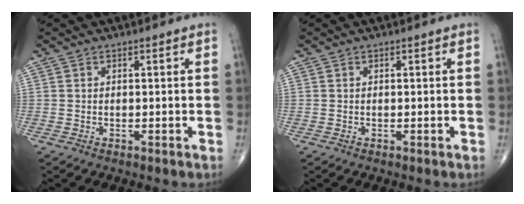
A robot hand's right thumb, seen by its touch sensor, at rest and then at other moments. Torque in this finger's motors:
{"motor_torque": [-0.11, 0.11, 0.00, -0.01, 0.02]}